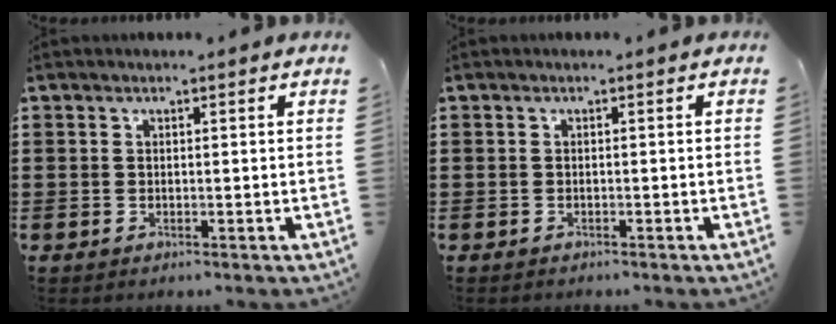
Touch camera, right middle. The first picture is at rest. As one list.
[{"total": 0.5, "force": [-0.5, 0.2, -0.1], "torque": [0.001, 0.000, -0.011]}]